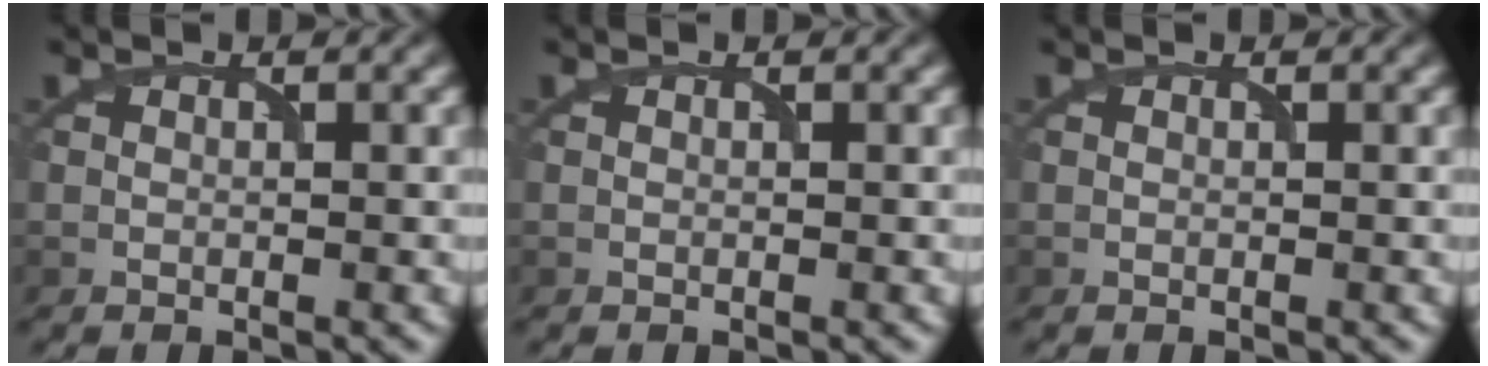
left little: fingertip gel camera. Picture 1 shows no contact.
{"total": 0.0}
{"total": 0.0}